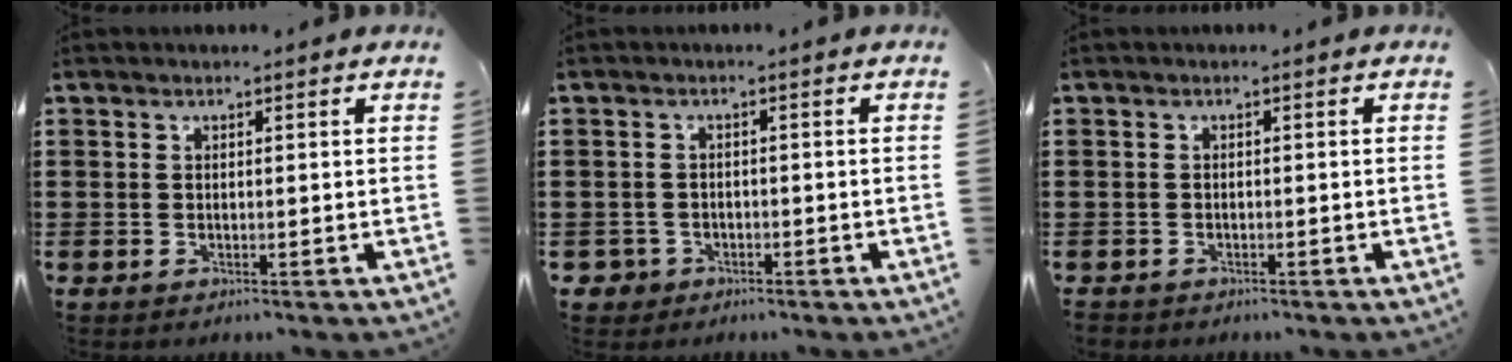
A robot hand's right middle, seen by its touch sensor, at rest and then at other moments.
{"total": 1.8, "force": [-1.2, 1.3, 0.3], "torque": [-0.020, -0.004, -0.028]}
{"total": 0.9, "force": [-0.8, 0.4, -0.2], "torque": [0.001, 0.005, -0.019]}